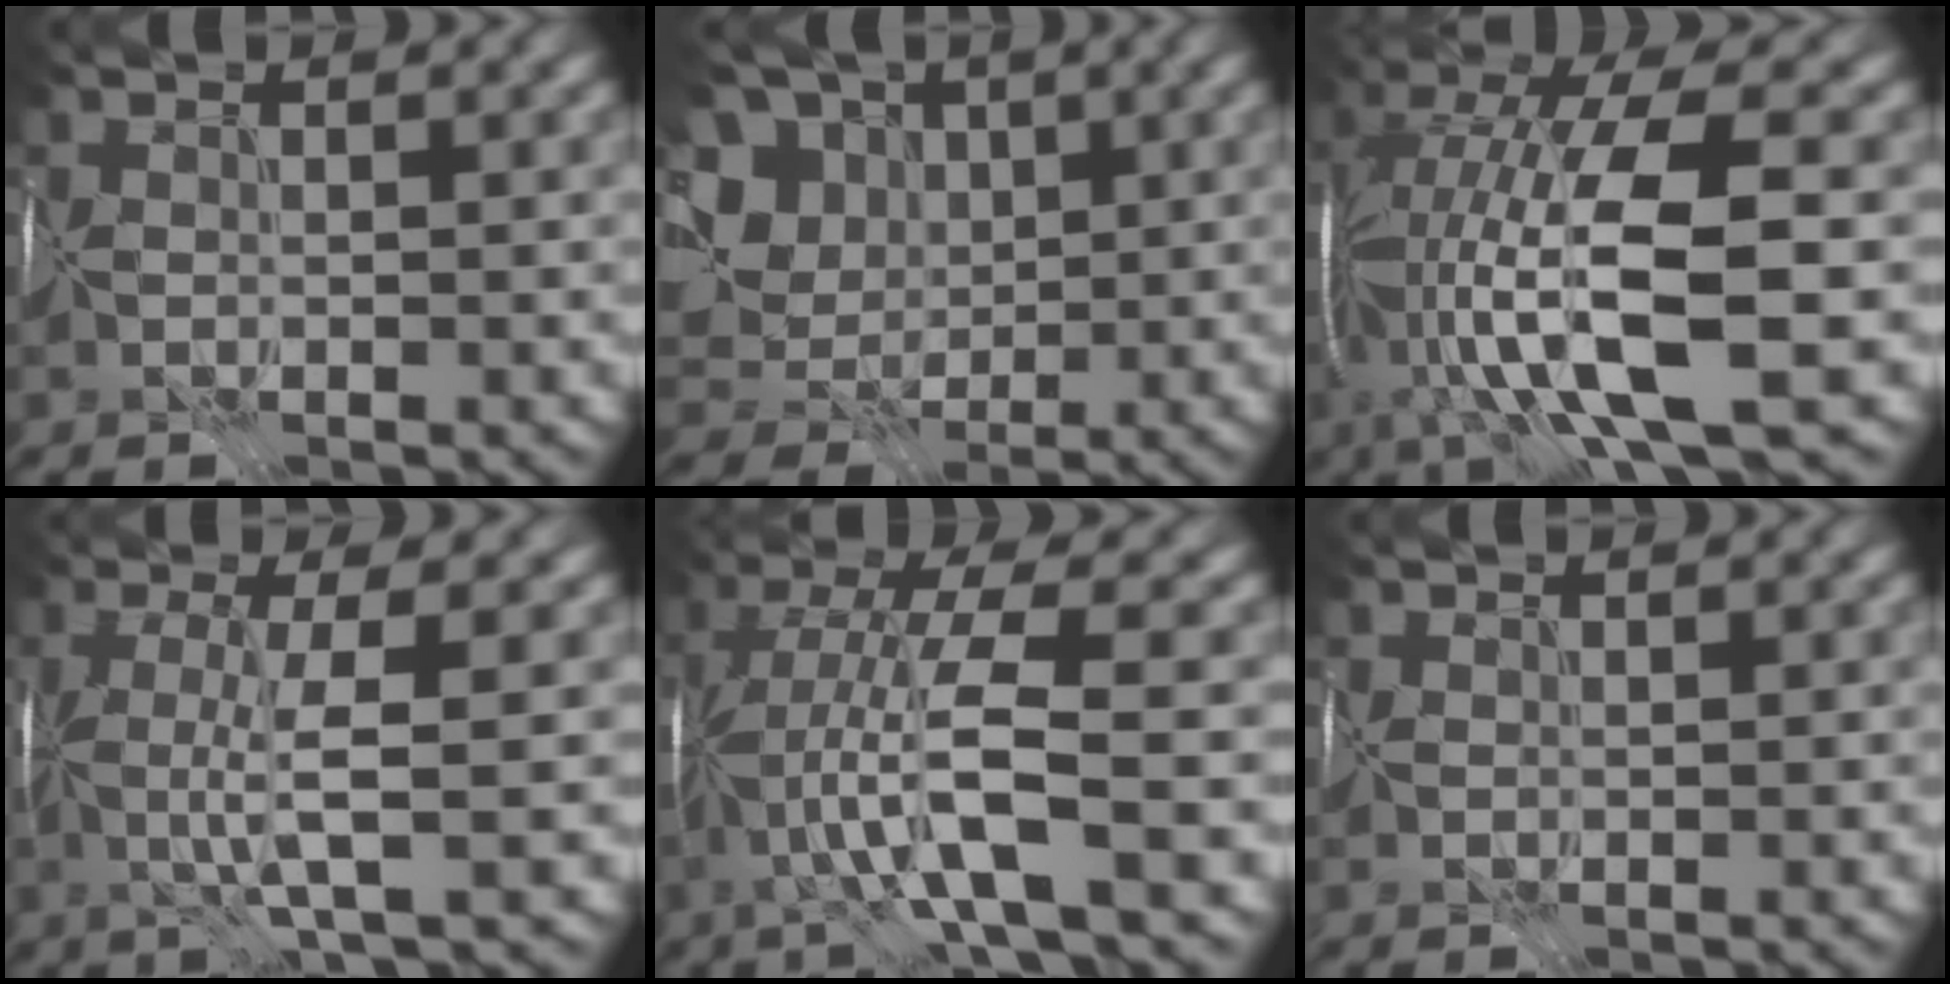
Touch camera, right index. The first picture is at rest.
{"total": 9.6, "force": [1.9, 8.1, 4.6], "torque": [-0.094, 0.016, 0.011]}
{"total": 13.5, "force": [-2.6, 3.3, 12.8], "torque": [-0.232, 0.003, -0.042]}
{"total": 3.0, "force": [-0.5, -1.0, 2.8], "torque": [-0.047, -0.012, -0.011]}
{"total": 6.2, "force": [-2.5, -0.5, 5.7], "torque": [-0.097, 0.009, -0.053]}
{"total": 0.6, "force": [-0.1, 0.6, 0.2], "torque": [-0.002, -0.002, -0.005]}